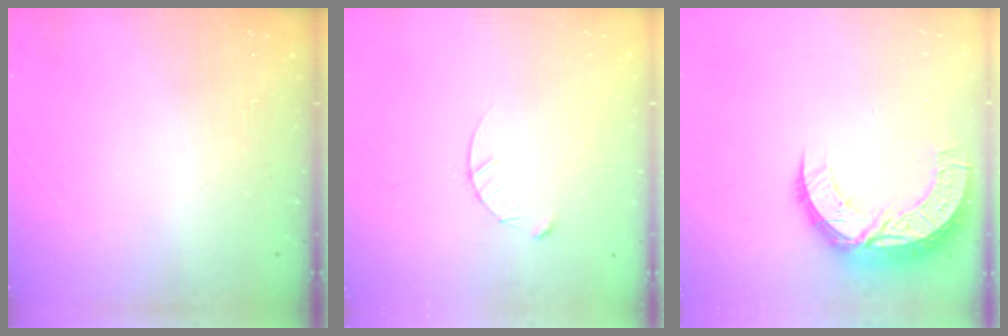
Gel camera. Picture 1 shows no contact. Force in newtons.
{"total": 3.4, "press": 3.4, "slide": 0.3}
{"total": 13.7, "press": 13.7, "slide": 1.0}